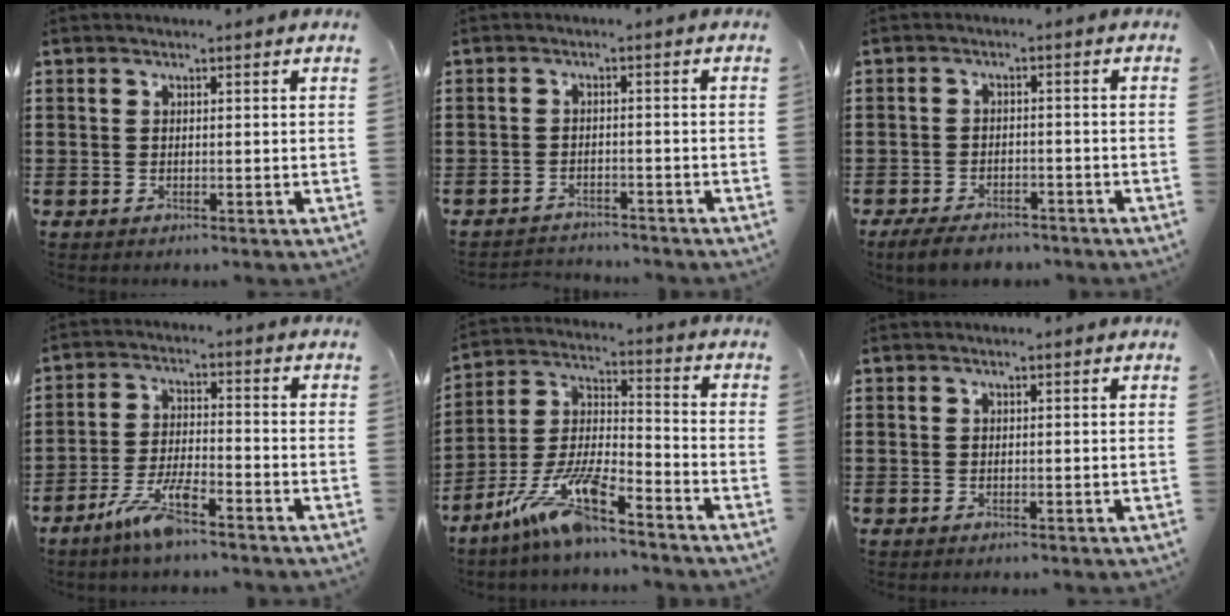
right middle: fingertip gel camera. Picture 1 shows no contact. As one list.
[{"total": 2.3, "force": [-2.3, 0.3, -0.1], "torque": [-0.005, -0.001, -0.050]}, {"total": 3.8, "force": [-3.5, 1.2, 1.2], "torque": [-0.033, 0.000, -0.073]}, {"total": 6.7, "force": [-4.7, 1.2, 4.5], "torque": [-0.097, -0.002, -0.090]}, {"total": 11.6, "force": [-8.9, 1.7, 7.3], "torque": [-0.166, 0.002, -0.179]}, {"total": 0.0}]